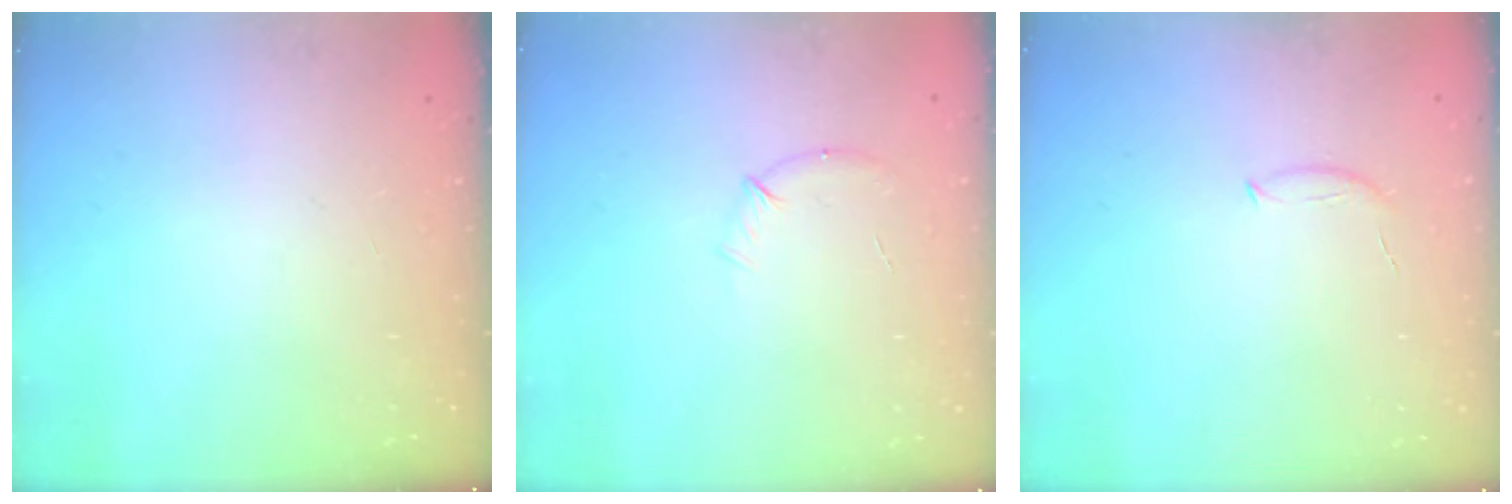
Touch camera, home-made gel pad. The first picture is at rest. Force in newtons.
{"total": 6.3, "press": 6.2, "slide": 1.3}
{"total": 5.8, "press": 5.7, "slide": 1.4}